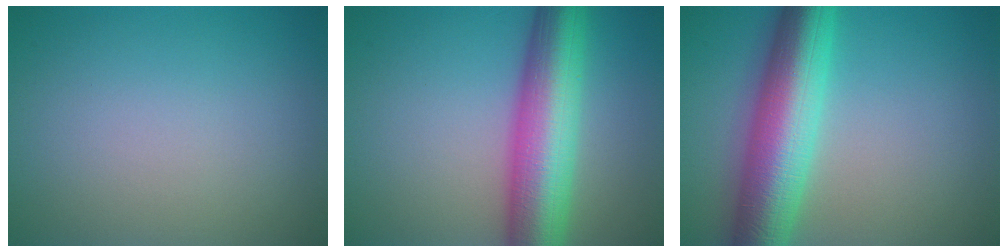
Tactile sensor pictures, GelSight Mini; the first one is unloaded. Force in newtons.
{"total": 10.1, "press": 10.1, "slide": 0.3}
{"total": 9.7, "press": 9.7, "slide": 0.1}